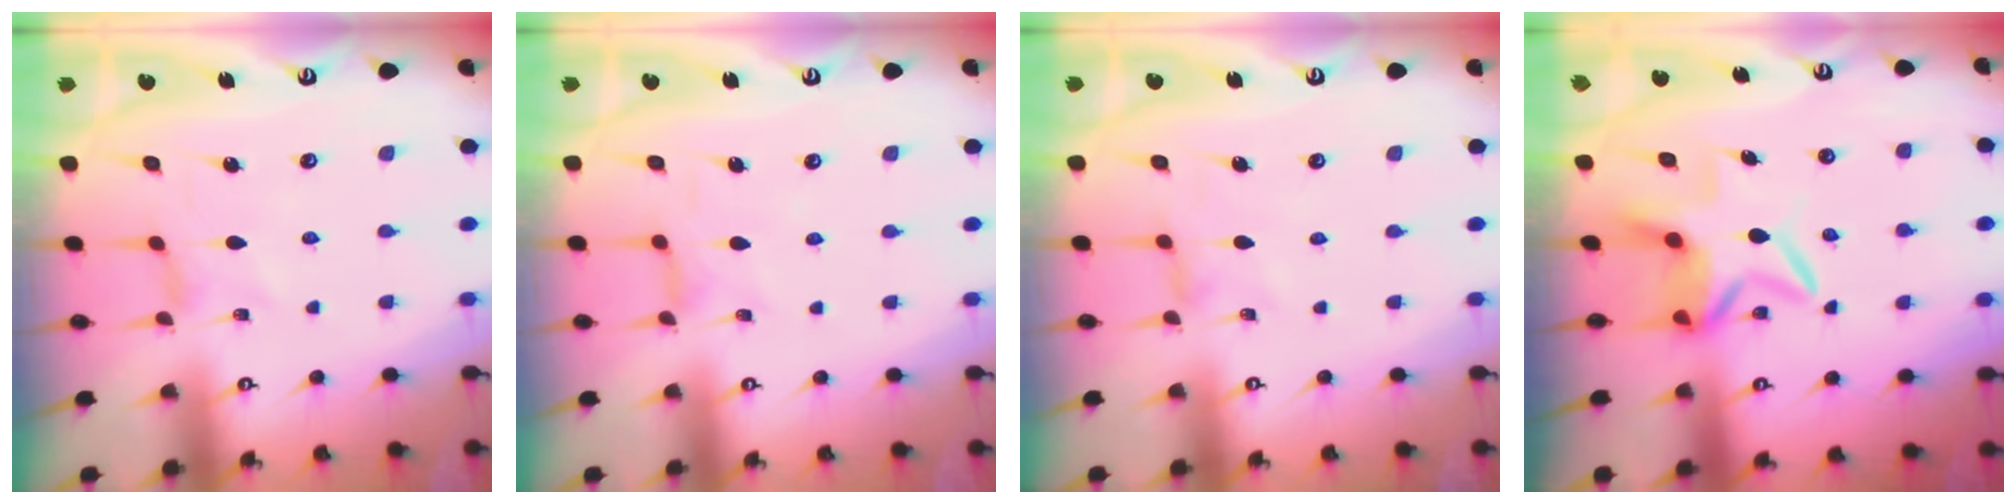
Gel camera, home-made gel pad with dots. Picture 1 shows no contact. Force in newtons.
{"total": 1.3, "press": 1.2, "slide": 0.4}
{"total": 2.0, "press": 1.9, "slide": 0.4}
{"total": 7.6, "press": 7.5, "slide": 1.1}